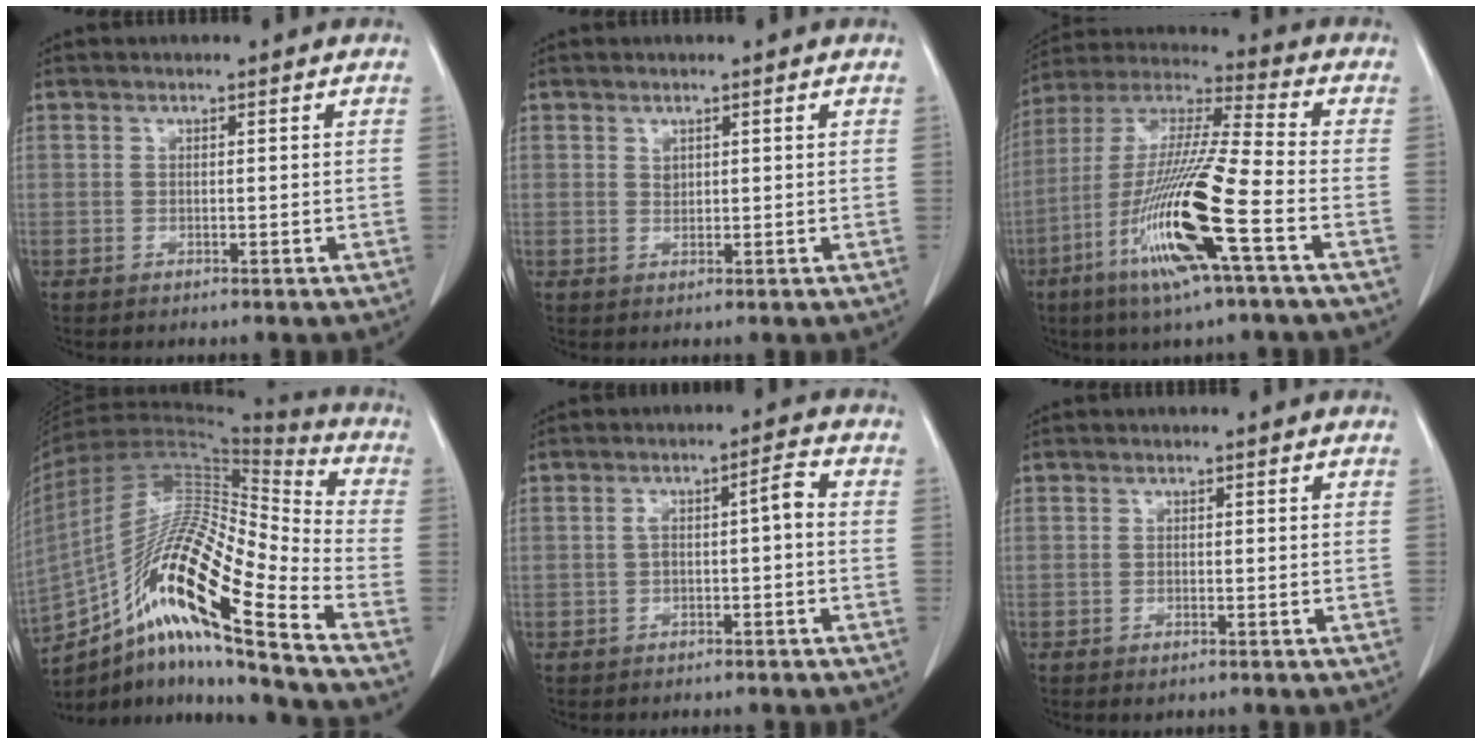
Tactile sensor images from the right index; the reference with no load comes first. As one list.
[{"total": 1.0, "force": [0.6, 0.6, 0.4], "torque": [-0.003, 0.001, 0.015]}, {"total": 18.3, "force": [-7.1, 0.2, 16.8], "torque": [-0.353, -0.027, -0.139]}, {"total": 22.0, "force": [-13.0, 1.4, 17.7], "torque": [-0.339, -0.005, -0.235]}, {"total": 3.6, "force": [-0.5, 0.7, 3.5], "torque": [-0.055, 0.022, -0.003]}, {"total": 0.8, "force": [-0.5, 0.4, 0.5], "torque": [-0.010, -0.001, -0.001]}]